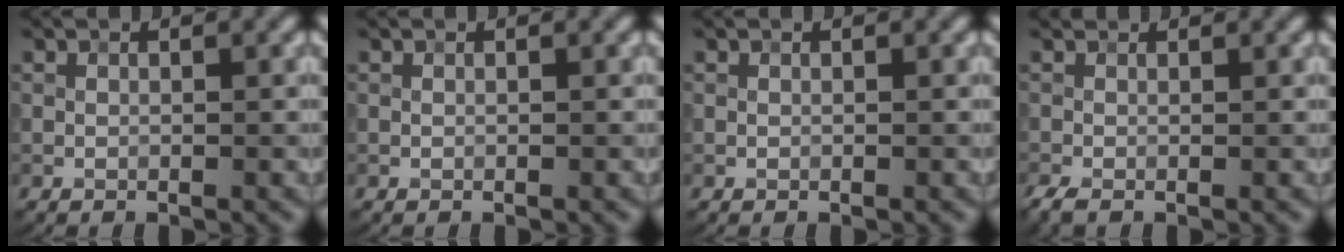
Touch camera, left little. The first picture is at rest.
{"total": 0.0}
{"total": 0.0}
{"total": 1.6, "force": [-0.7, 1.0, 1.1], "torque": [-0.038, -0.004, -0.019]}